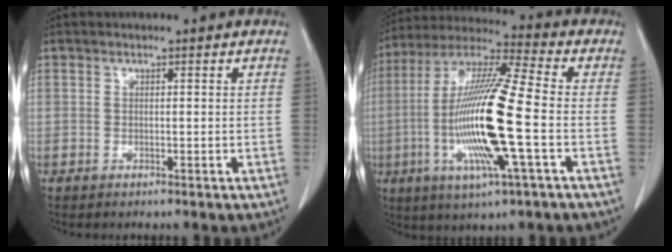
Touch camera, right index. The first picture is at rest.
{"total": 18.5, "force": [-3.6, 1.0, 18.1], "torque": [-0.372, -0.012, -0.074]}